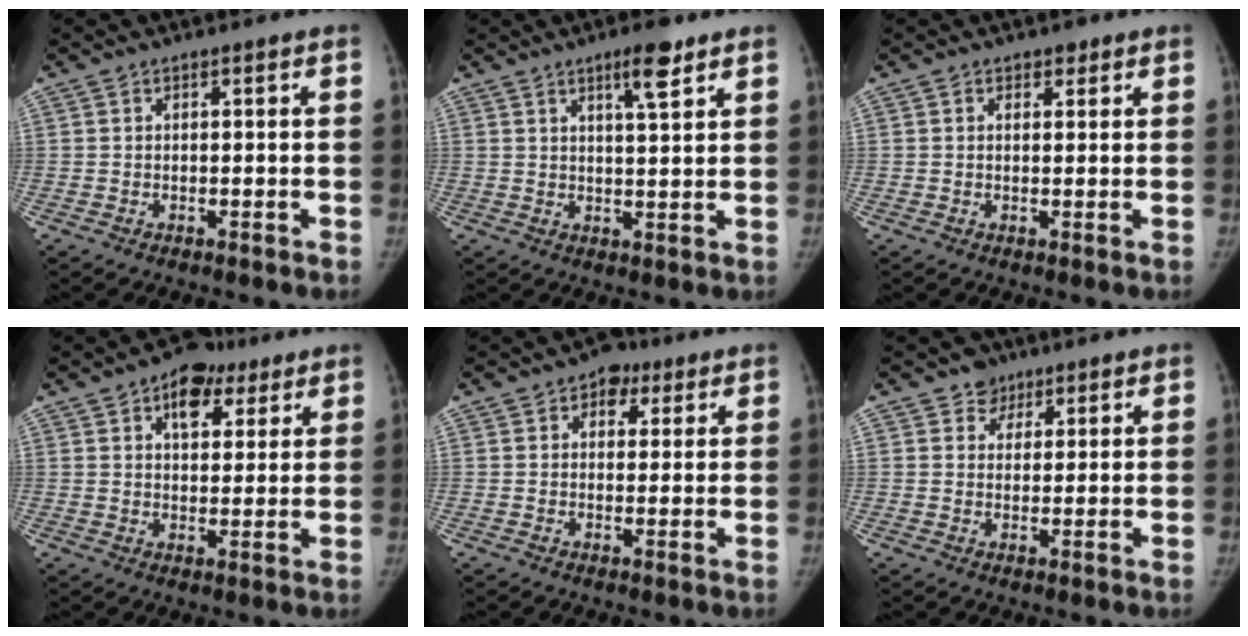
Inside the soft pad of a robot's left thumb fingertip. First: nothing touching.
{"total": 5.7, "force": [3.6, 1.0, 4.3], "torque": [-0.061, -0.021, 0.056]}
{"total": 1.7, "force": [1.0, 1.2, 0.7], "torque": [0.003, -0.004, 0.011]}
{"total": 9.3, "force": [5.0, 5.8, 5.2], "torque": [-0.041, -0.011, 0.069]}
{"total": 5.2, "force": [2.6, 3.8, 2.4], "torque": [0.002, -0.004, 0.030]}
{"total": 3.7, "force": [2.3, 2.9, 0.3], "torque": [0.021, -0.010, 0.029]}